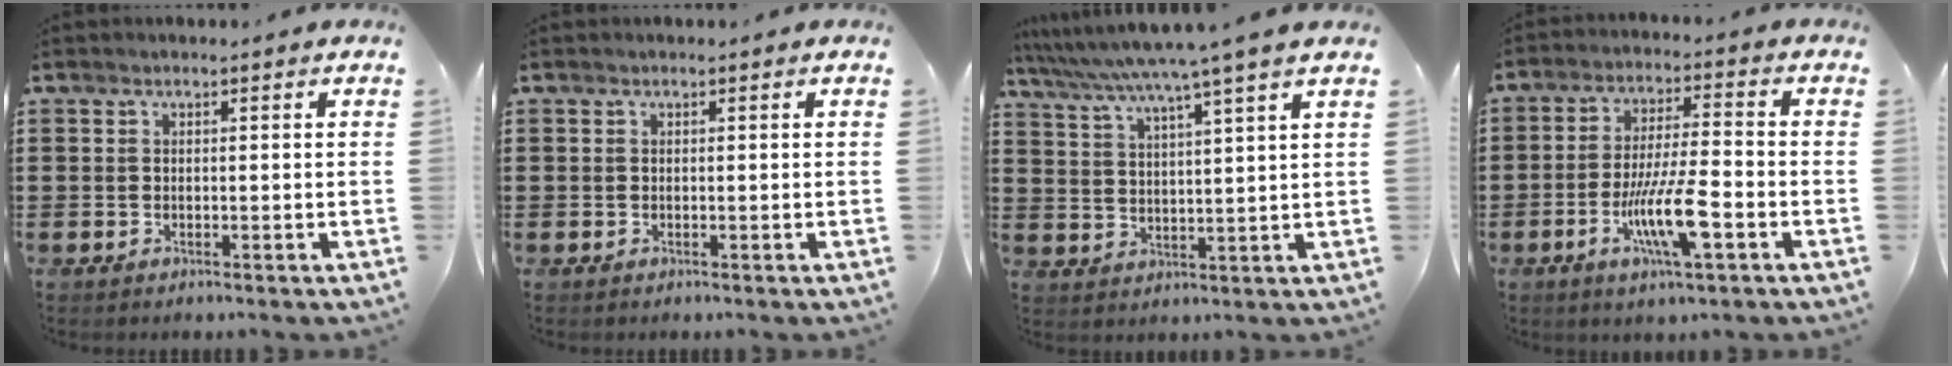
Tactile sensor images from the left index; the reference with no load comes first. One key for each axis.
{"total": 0.0}
{"total": 6.2, "fx": 5.2, "fy": -1.2, "fz": 3.2, "tx": -0.080, "ty": -0.034, "tz": 0.084}
{"total": 9.8, "fx": -3.6, "fy": 1.9, "fz": 8.9, "tx": -0.174, "ty": -0.008, "tz": -0.069}